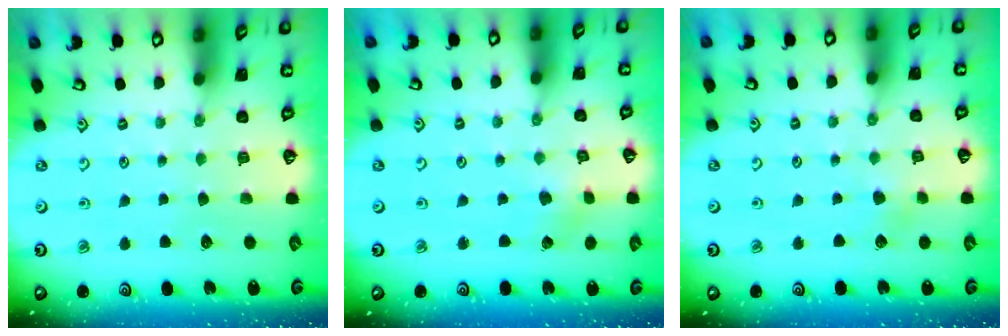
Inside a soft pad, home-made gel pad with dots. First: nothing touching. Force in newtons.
{"total": 1.8, "press": 1.8, "slide": 0.3}
{"total": 3.4, "press": 3.4, "slide": 0.3}